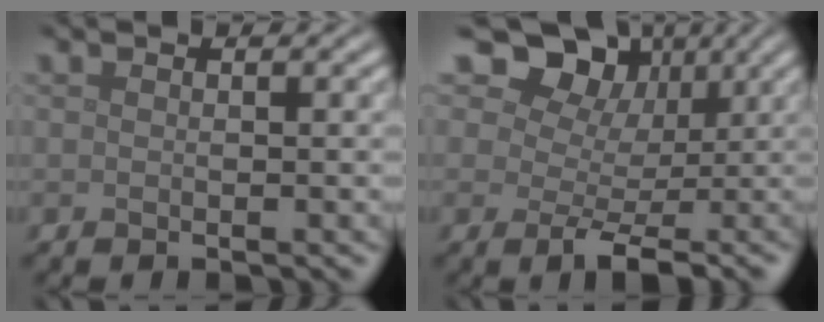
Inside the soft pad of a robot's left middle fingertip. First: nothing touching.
{"total": 8.2, "force": [3.1, 5.9, 4.8], "torque": [-0.056, 0.002, 0.038]}